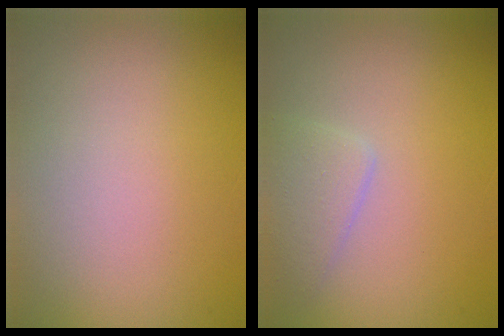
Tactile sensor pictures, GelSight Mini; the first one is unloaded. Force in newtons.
{"total": 2.0, "press": 2.0, "slide": 0.1}